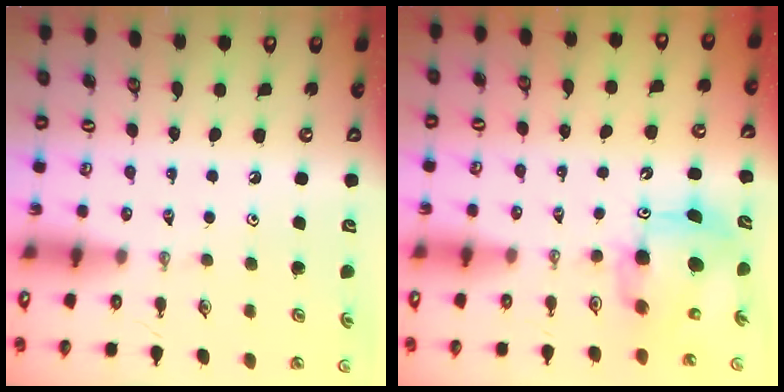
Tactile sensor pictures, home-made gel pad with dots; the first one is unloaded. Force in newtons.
{"total": 9.1, "press": 9.1, "slide": 0.6}